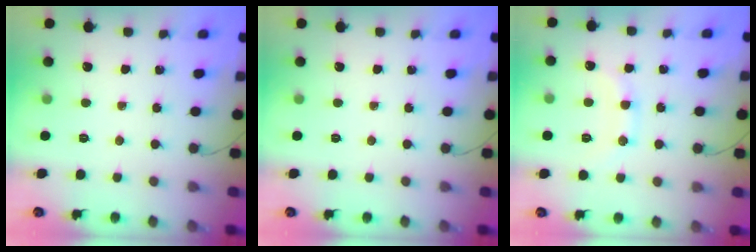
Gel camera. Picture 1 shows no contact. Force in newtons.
{"total": 0.0}
{"total": 9.8, "press": 9.7, "slide": 1.2}